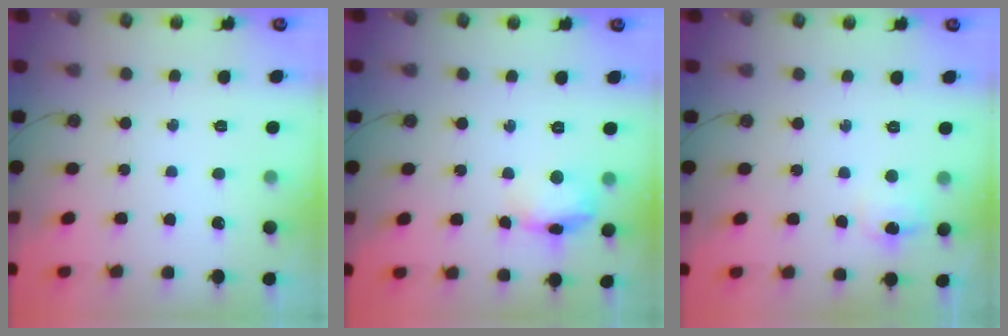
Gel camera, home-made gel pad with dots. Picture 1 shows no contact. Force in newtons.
{"total": 11.9, "press": 11.9, "slide": 1.0}
{"total": 6.6, "press": 6.6, "slide": 0.7}